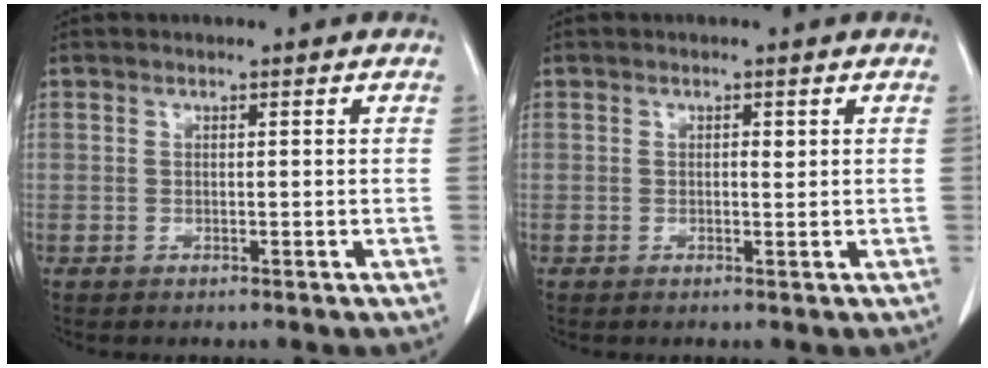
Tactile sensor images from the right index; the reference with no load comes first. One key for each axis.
{"total": 0.9, "fx": 0.3, "fy": 0.4, "fz": 0.8, "tx": -0.013, "ty": 0.000, "tz": 0.003}